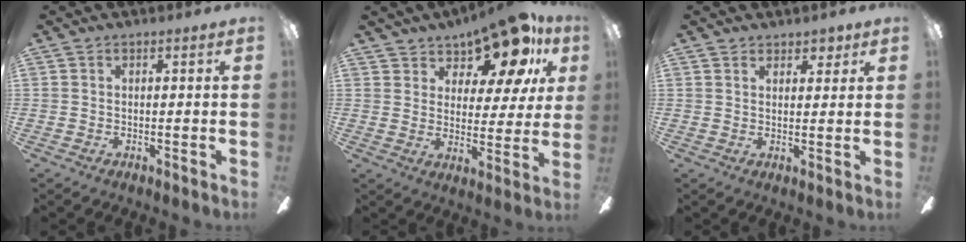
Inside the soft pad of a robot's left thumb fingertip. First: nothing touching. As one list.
[{"total": 14.5, "force": [11.5, 5.2, 7.1], "torque": [-0.120, -0.075, 0.200]}, {"total": 3.1, "force": [2.5, 1.6, 0.9], "torque": [-0.007, -0.007, 0.042]}]